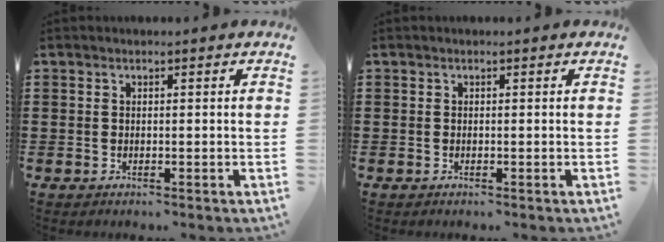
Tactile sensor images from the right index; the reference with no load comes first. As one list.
[{"total": 0.0}]